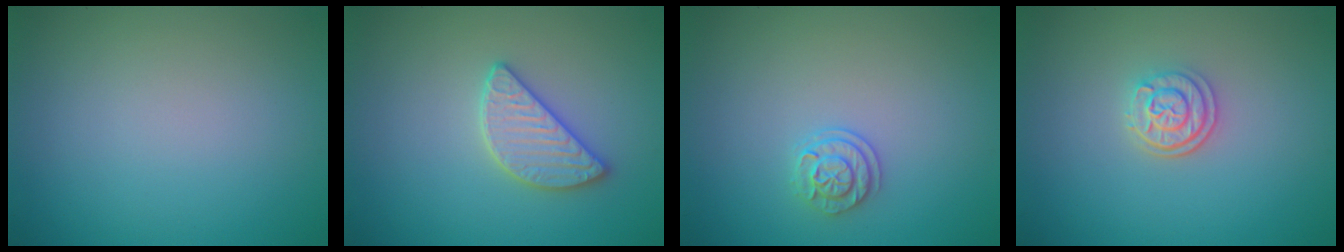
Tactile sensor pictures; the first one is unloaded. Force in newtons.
{"total": 2.8, "press": 2.8, "slide": 0.5}
{"total": 1.9, "press": 1.7, "slide": 0.8}
{"total": 2.6, "press": 2.2, "slide": 1.3}